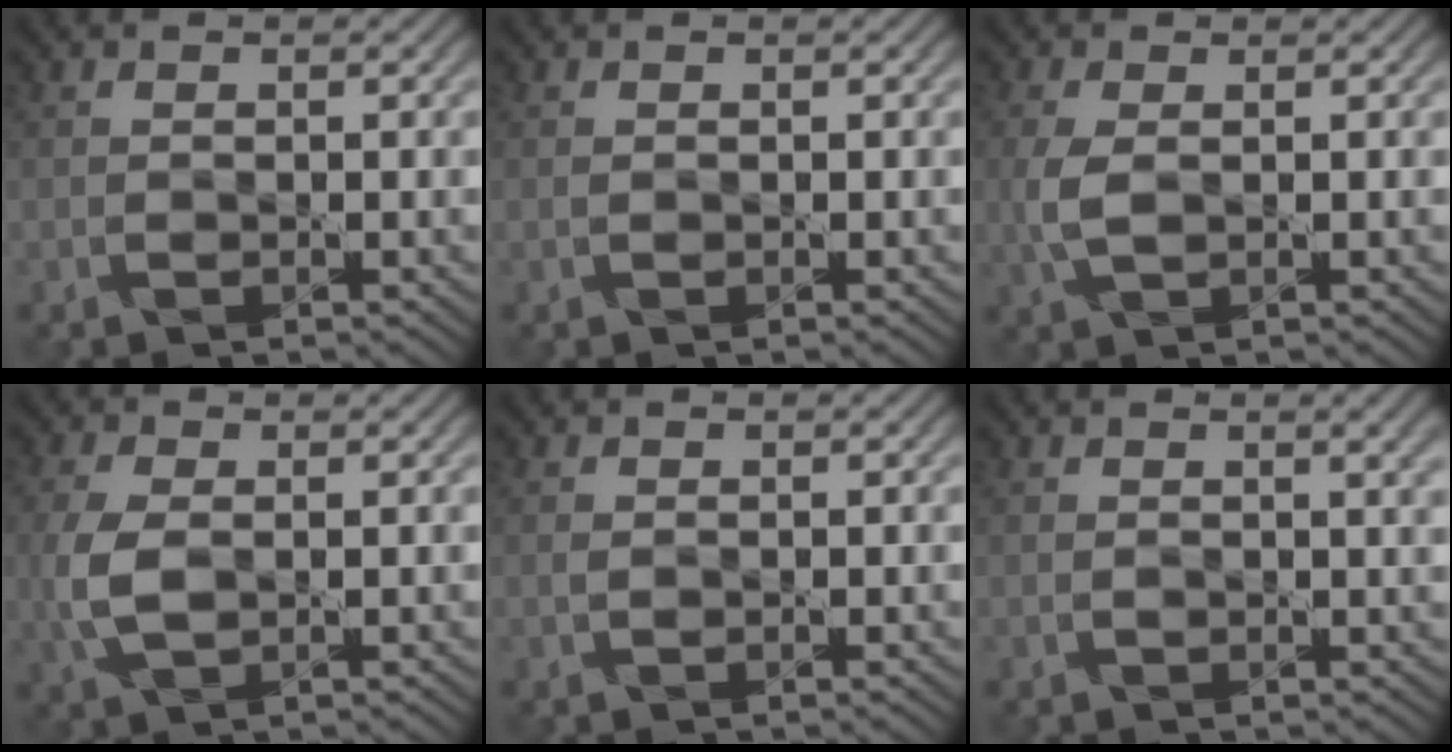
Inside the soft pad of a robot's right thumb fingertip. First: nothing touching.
{"total": 0.0}
{"total": 3.1, "force": [0.1, 1.5, 2.7], "torque": [-0.077, 0.002, 0.001]}
{"total": 4.6, "force": [-0.1, 2.6, 3.8], "torque": [-0.106, -0.001, -0.003]}
{"total": 0.5, "force": [0.1, 0.3, 0.4], "torque": [-0.011, 0.001, 0.002]}
{"total": 1.5, "force": [0.9, 0.1, 1.3], "torque": [-0.021, 0.004, 0.016]}